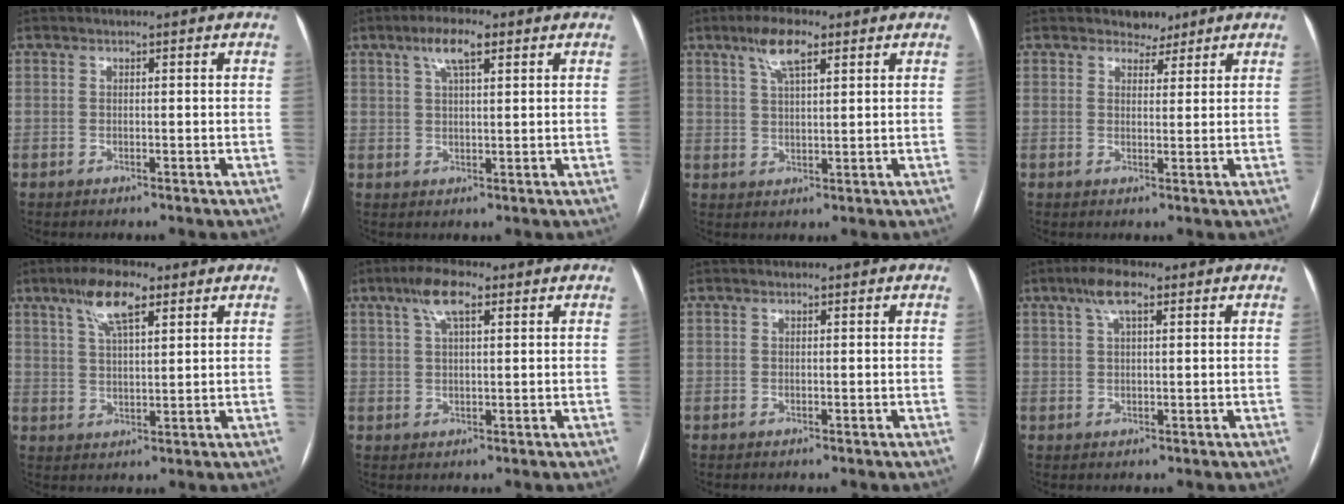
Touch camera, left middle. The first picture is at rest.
{"total": 5.2, "force": [2.8, 1.1, 4.2], "torque": [-0.084, 0.014, 0.050]}
{"total": 5.9, "force": [3.4, 1.4, 4.5], "torque": [-0.091, 0.012, 0.063]}
{"total": 2.7, "force": [2.2, 1.6, 0.3], "torque": [0.002, -0.001, 0.030]}
{"total": 7.6, "force": [4.4, 2.1, 5.8], "torque": [-0.115, 0.014, 0.081]}
{"total": 5.6, "force": [3.0, 1.4, 4.6], "torque": [-0.093, 0.018, 0.054]}
{"total": 0.0}
{"total": 4.5, "force": [2.5, 1.1, 3.6], "torque": [-0.074, 0.016, 0.047]}